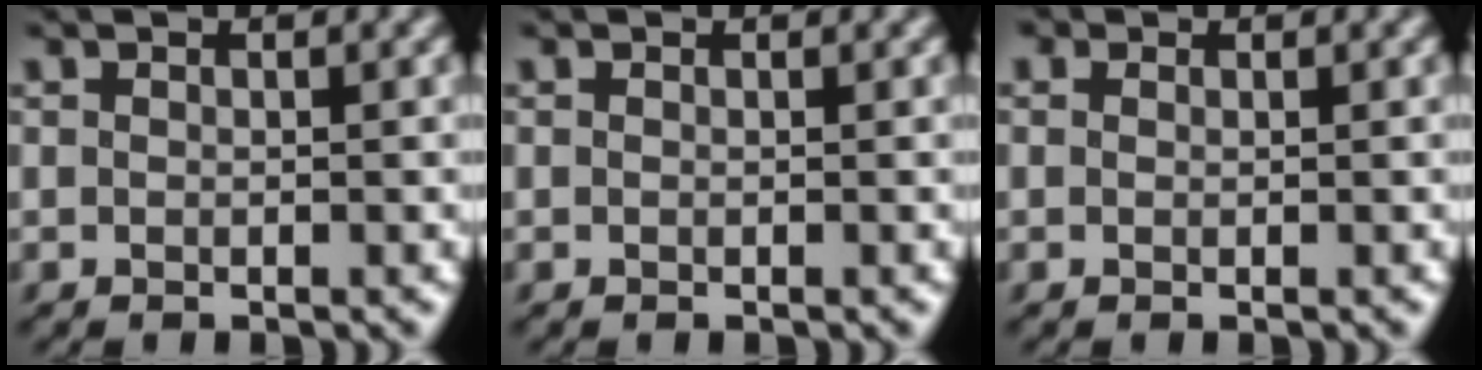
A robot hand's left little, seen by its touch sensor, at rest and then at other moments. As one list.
[{"total": 0.0}, {"total": 1.4, "force": [0.7, 1.1, 0.6], "torque": [-0.017, 0.004, 0.004]}]